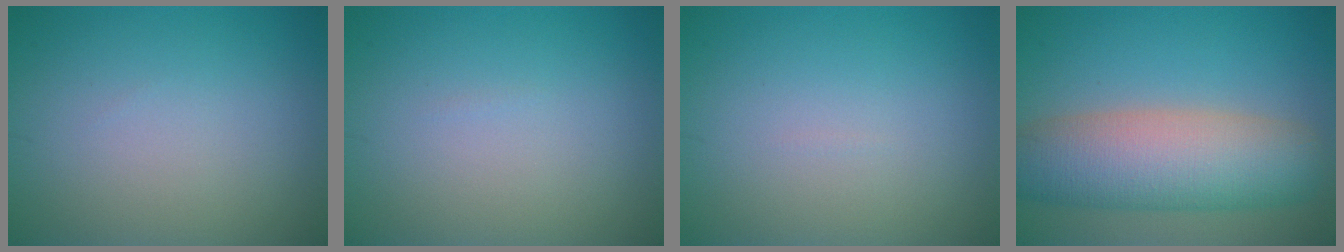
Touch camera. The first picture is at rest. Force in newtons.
{"total": 0.0}
{"total": 0.0}
{"total": 9.0, "press": 9.0, "slide": 0.7}